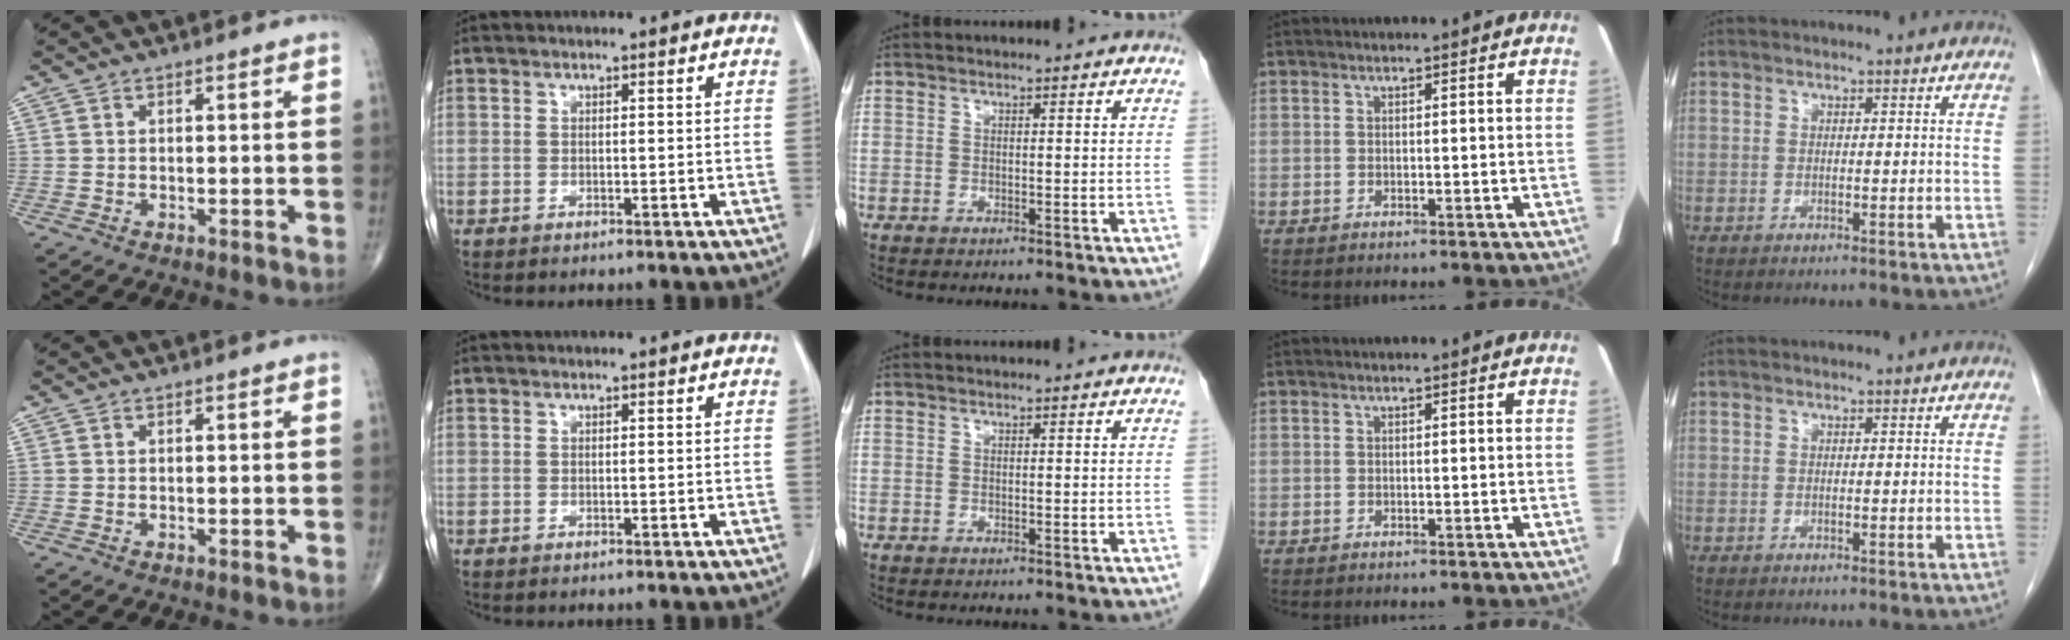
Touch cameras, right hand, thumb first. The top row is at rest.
{}